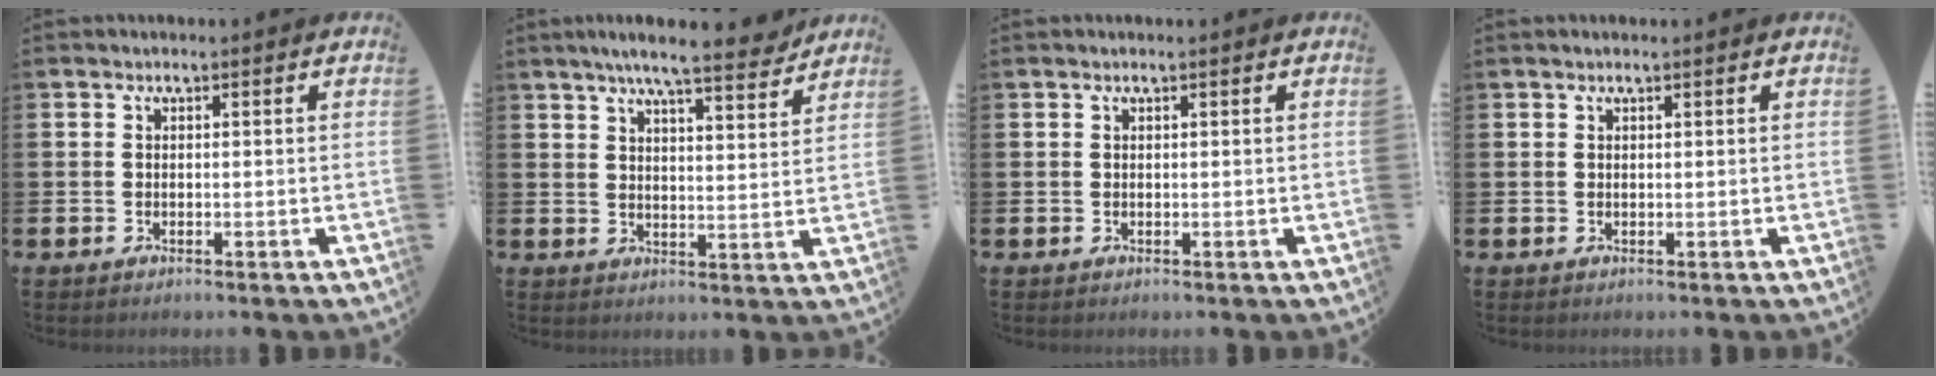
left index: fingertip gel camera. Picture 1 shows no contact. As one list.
[{"total": 7.6, "force": [6.9, 0.5, 3.2], "torque": [-0.059, -0.036, 0.118]}, {"total": 0.0}, {"total": 0.6, "force": [0.5, 0.1, 0.3], "torque": [-0.005, 0.001, 0.008]}]